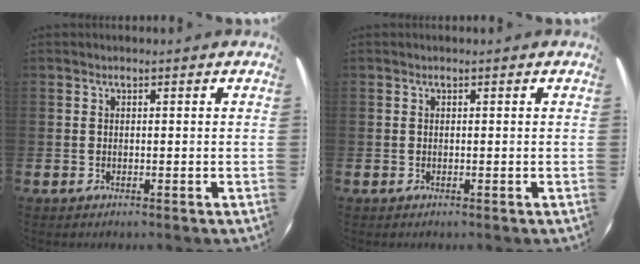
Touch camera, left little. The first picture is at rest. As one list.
[{"total": 0.0}]